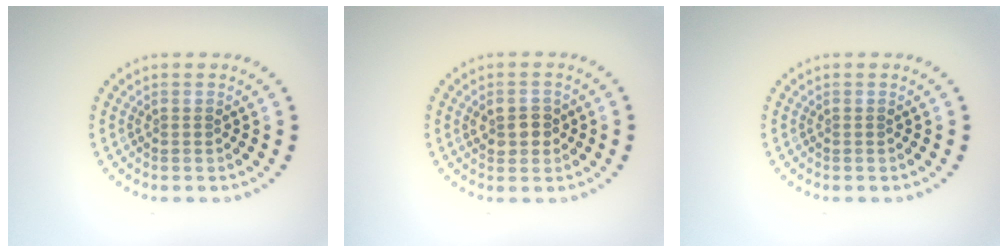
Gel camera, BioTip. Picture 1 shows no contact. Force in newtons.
{"total": 2.4, "press": 2.4, "slide": 0.4}
{"total": 0.0}